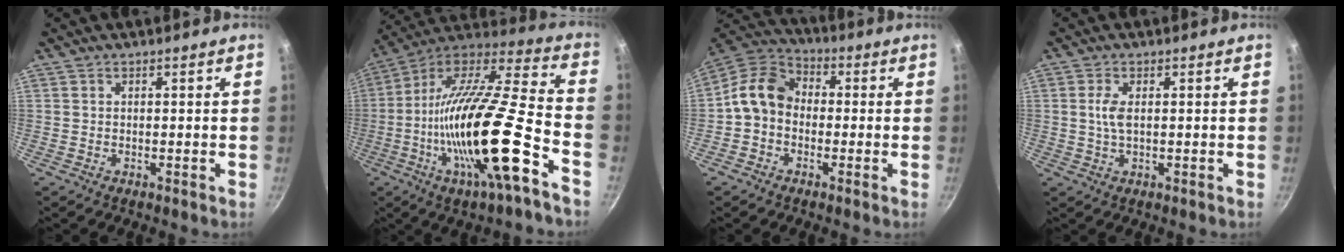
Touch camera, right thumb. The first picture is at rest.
{"total": 26.6, "force": [-9.5, 5.5, 24.2], "torque": [-0.401, 0.024, -0.176]}
{"total": 9.8, "force": [-0.9, 7.8, 5.8], "torque": [-0.082, 0.036, -0.039]}
{"total": 3.1, "force": [0.4, 1.3, 2.8], "torque": [-0.062, 0.002, 0.008]}